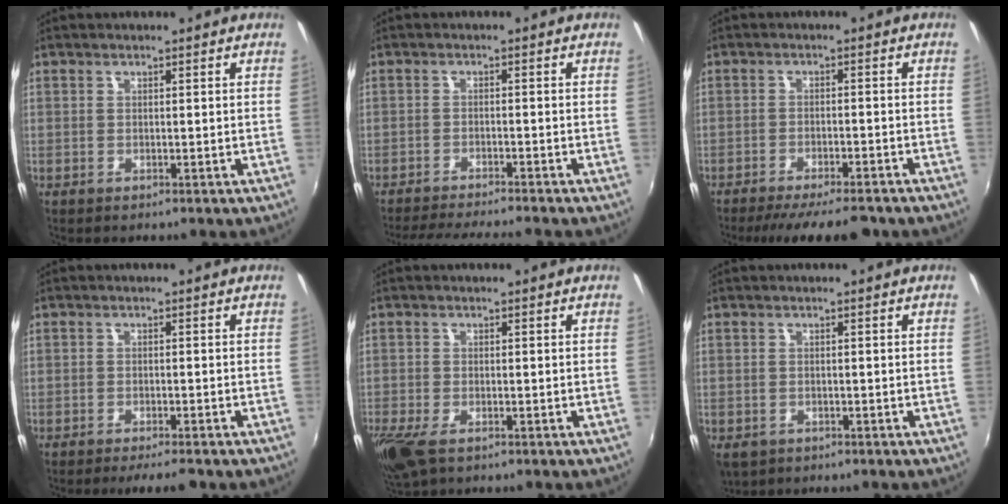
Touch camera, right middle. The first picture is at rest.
{"total": 9.7, "force": [-8.8, -0.2, 3.9], "torque": [-0.090, -0.011, -0.138]}
{"total": 11.8, "force": [-10.0, 2.4, 5.8], "torque": [-0.120, -0.025, -0.145]}
{"total": 4.1, "force": [-3.5, 0.4, 2.1], "torque": [-0.044, -0.008, -0.056]}
{"total": 6.9, "force": [-4.1, 2.8, 4.7], "torque": [-0.114, -0.029, -0.078]}
{"total": 4.8, "force": [-2.3, 3.5, 2.4], "torque": [-0.051, -0.016, -0.031]}